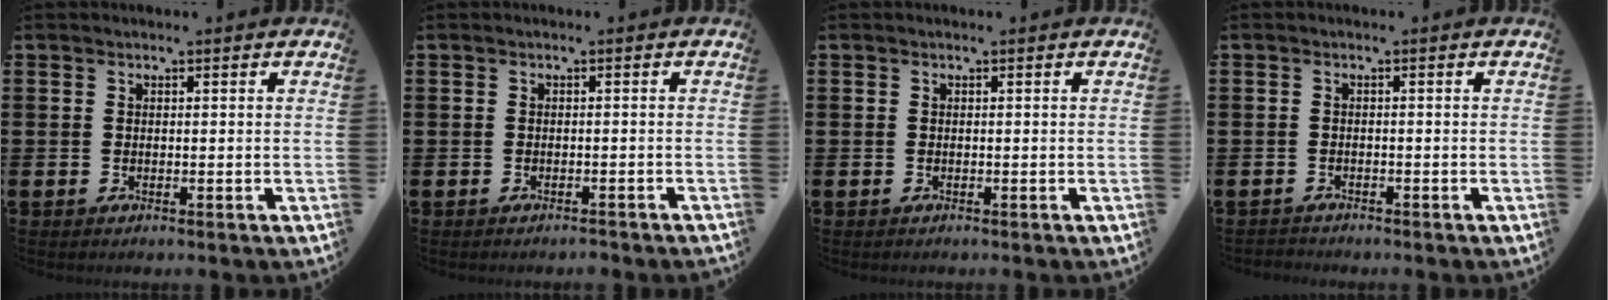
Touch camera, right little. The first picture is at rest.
{"total": 0.8, "force": [-0.7, 0.0, 0.2], "torque": [-0.004, -0.002, -0.015]}
{"total": 0.0}
{"total": 0.8, "force": [-0.7, 0.1, -0.1], "torque": [0.001, 0.000, -0.016]}